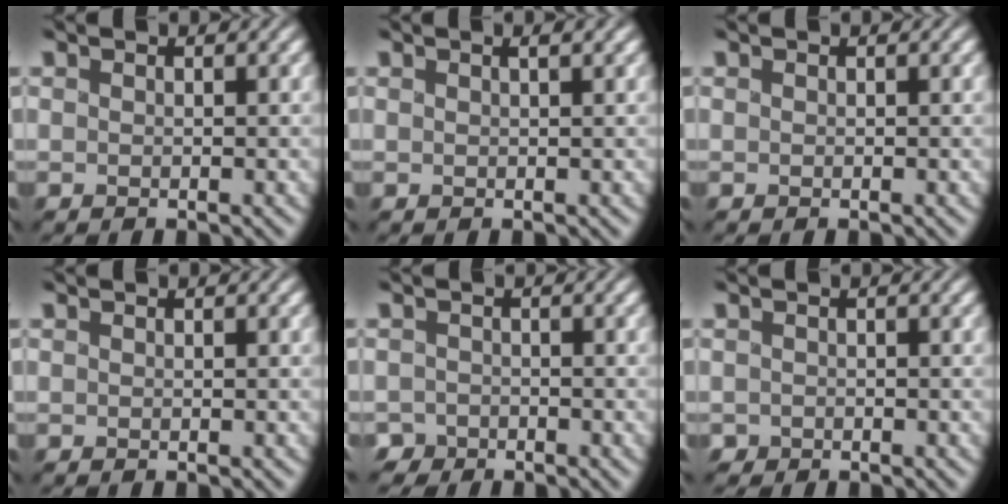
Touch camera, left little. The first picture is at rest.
{"total": 0.9, "force": [0.5, 0.0, 0.8], "torque": [-0.013, 0.001, 0.008]}
{"total": 0.0}
{"total": 0.0}
{"total": 1.6, "force": [-1.3, 0.9, -0.1], "torque": [0.013, -0.002, -0.033]}
{"total": 0.8, "force": [-0.5, 0.6, 0.1], "torque": [0.000, -0.003, -0.014]}